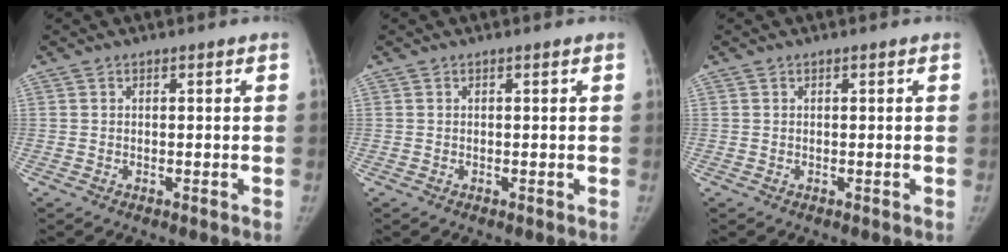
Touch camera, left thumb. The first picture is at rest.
{"total": 0.0}
{"total": 0.0}